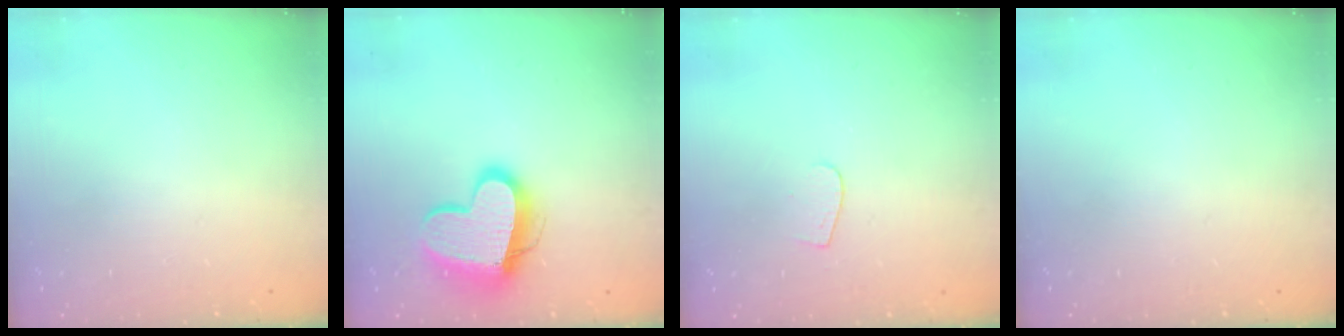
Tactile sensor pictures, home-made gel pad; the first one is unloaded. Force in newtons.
{"total": 15.0, "press": 14.9, "slide": 1.6}
{"total": 3.9, "press": 3.9, "slide": 0.4}
{"total": 0.0}